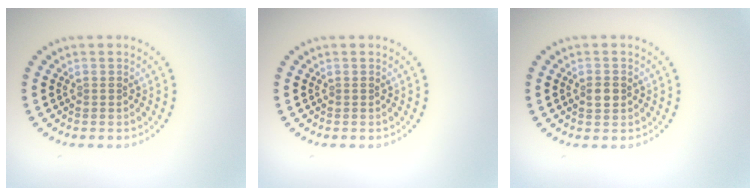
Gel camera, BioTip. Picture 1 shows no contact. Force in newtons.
{"total": 0.0}
{"total": 1.5, "press": 1.5, "slide": 0.3}